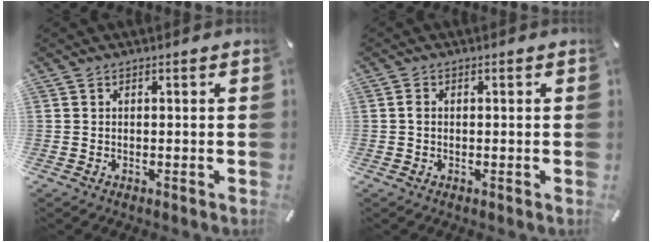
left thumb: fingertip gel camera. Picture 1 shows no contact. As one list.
[{"total": 1.3, "force": [-0.1, 0.7, 1.1], "torque": [-0.022, 0.002, -0.002]}]